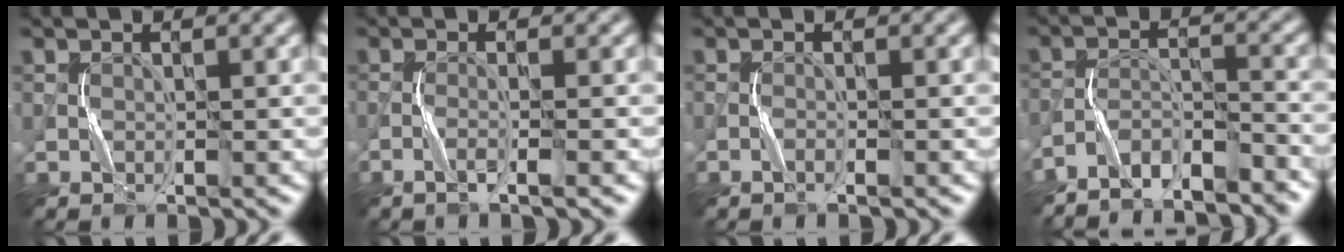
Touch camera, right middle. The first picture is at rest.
{"total": 1.8, "force": [-1.0, -0.1, 1.5], "torque": [-0.026, 0.003, -0.026]}
{"total": 0.7, "force": [-0.5, -0.2, 0.5], "torque": [-0.012, 0.000, -0.010]}
{"total": 5.0, "force": [-4.6, 0.8, 1.6], "torque": [-0.033, -0.004, -0.087]}